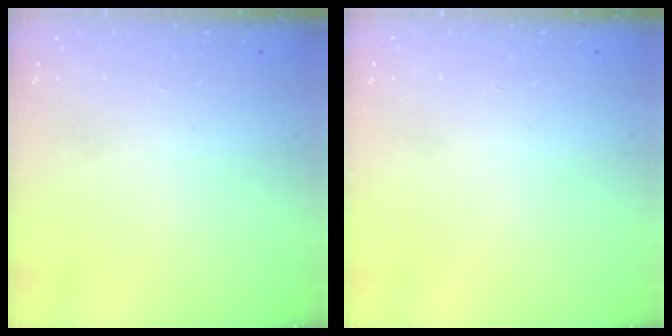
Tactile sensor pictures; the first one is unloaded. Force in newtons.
{"total": 0.0}